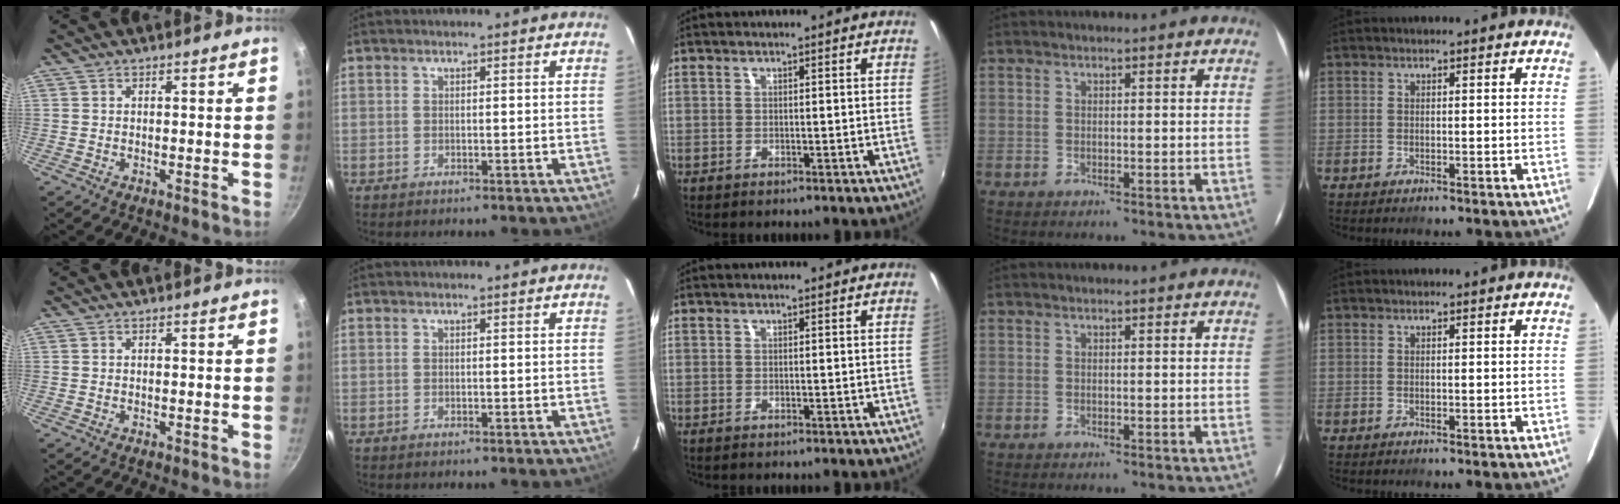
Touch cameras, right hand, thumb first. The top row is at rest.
{}